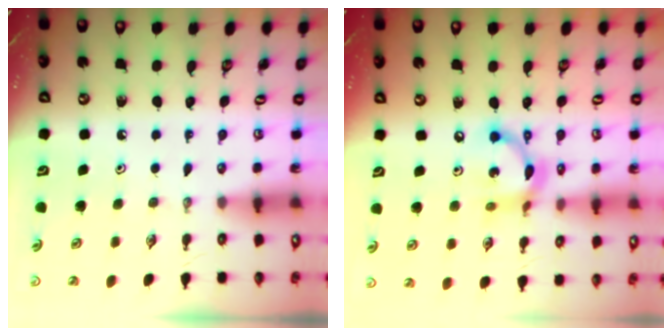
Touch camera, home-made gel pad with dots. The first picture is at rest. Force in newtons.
{"total": 13.0, "press": 12.9, "slide": 0.9}